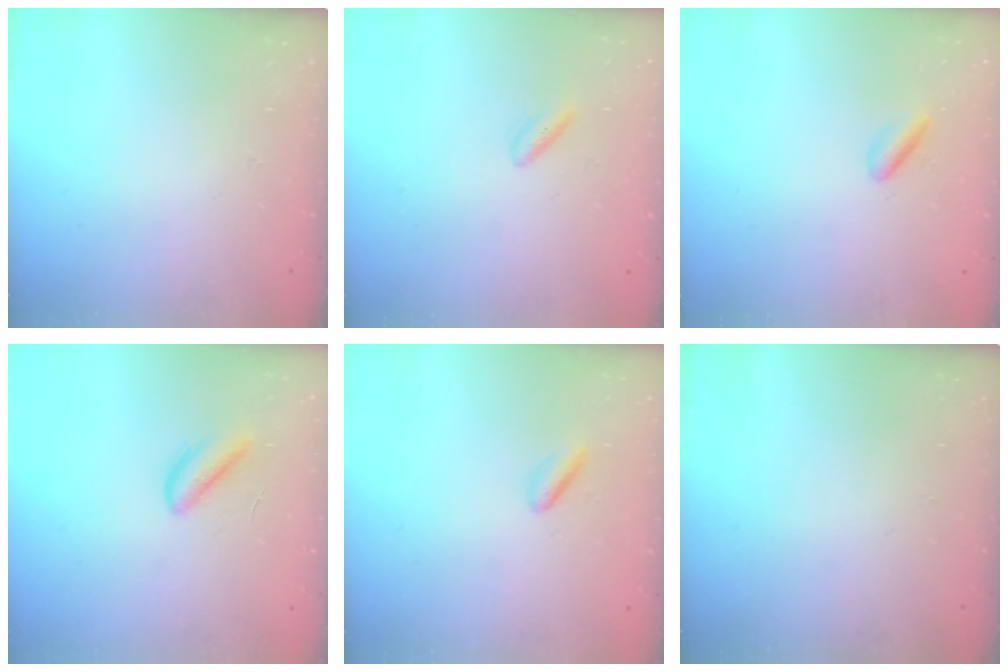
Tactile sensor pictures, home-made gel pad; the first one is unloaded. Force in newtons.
{"total": 2.5, "press": 2.2, "slide": 1.3}
{"total": 1.8, "press": 1.7, "slide": 0.5}
{"total": 3.4, "press": 3.4, "slide": 0.3}
{"total": 2.8, "press": 2.7, "slide": 0.8}
{"total": 0.0}